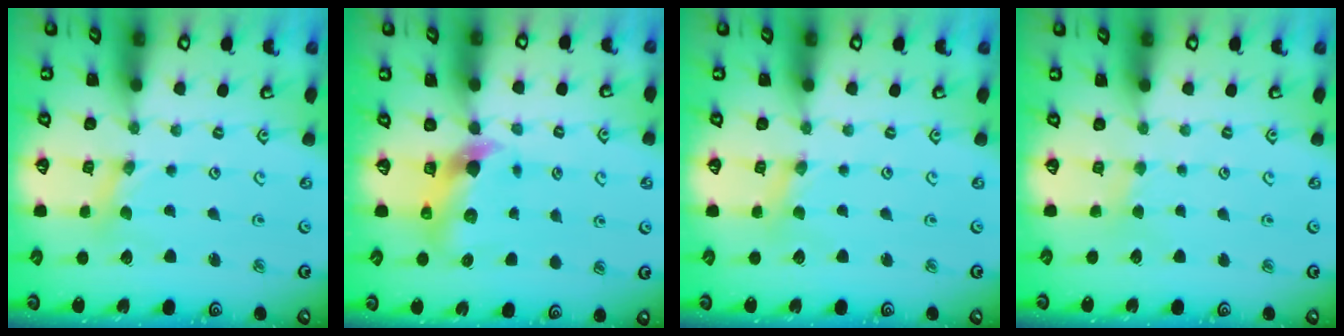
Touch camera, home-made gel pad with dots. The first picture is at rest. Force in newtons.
{"total": 6.4, "press": 6.4, "slide": 0.5}
{"total": 0.7, "press": 0.7, "slide": 0.1}
{"total": 1.6, "press": 1.6, "slide": 0.3}